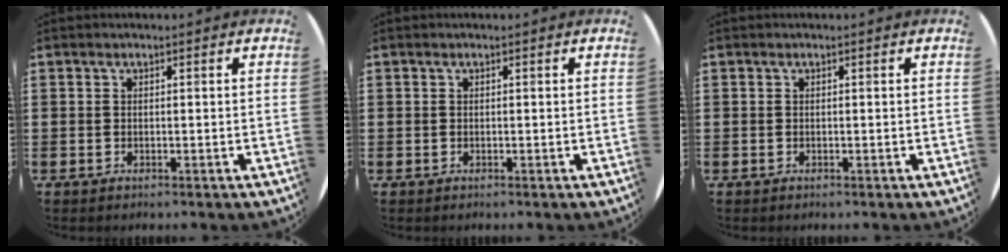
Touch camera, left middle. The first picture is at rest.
{"total": 0.0}
{"total": 0.0}